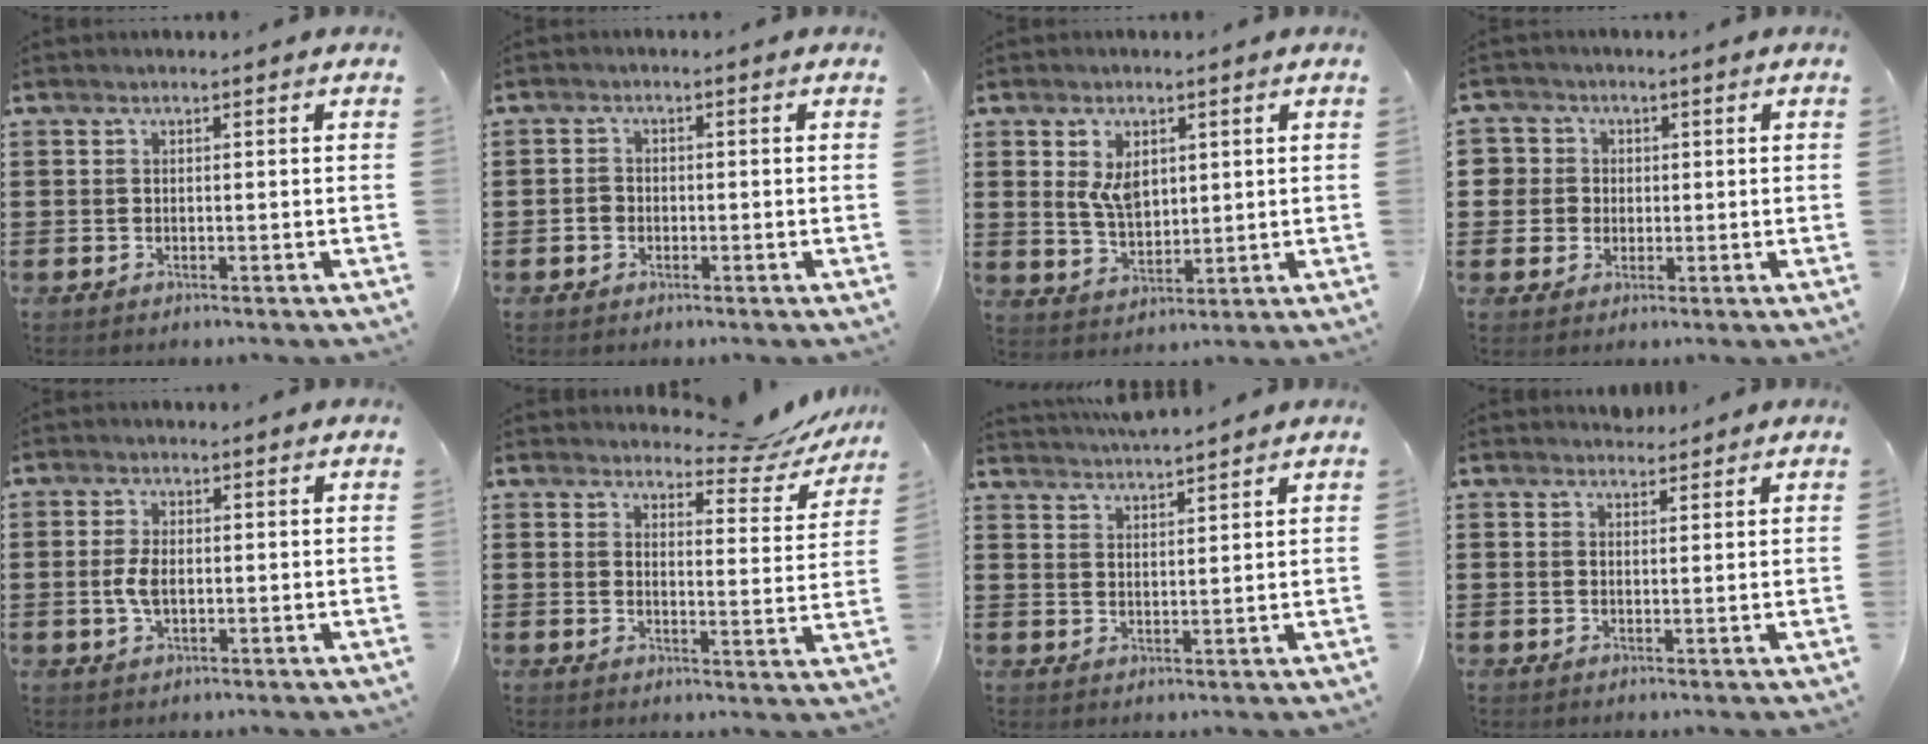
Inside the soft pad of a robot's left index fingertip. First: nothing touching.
{"total": 1.4, "force": [-0.5, 1.2, 0.5], "torque": [-0.014, 0.003, -0.012]}
{"total": 5.0, "force": [2.0, 2.9, 3.6], "torque": [-0.070, 0.005, 0.034]}
{"total": 4.1, "force": [0.4, 4.1, -0.1], "torque": [-0.022, 0.012, 0.005]}
{"total": 3.5, "force": [-0.1, 1.9, 3.0], "torque": [-0.075, 0.000, -0.008]}
{"total": 5.3, "force": [4.9, 0.9, 1.8], "torque": [-0.041, -0.027, 0.082]}
{"total": 3.2, "force": [3.1, -0.5, -0.3], "torque": [-0.005, -0.014, 0.059]}
{"total": 1.8, "force": [1.7, 0.4, 0.0], "torque": [-0.005, 0.001, 0.034]}